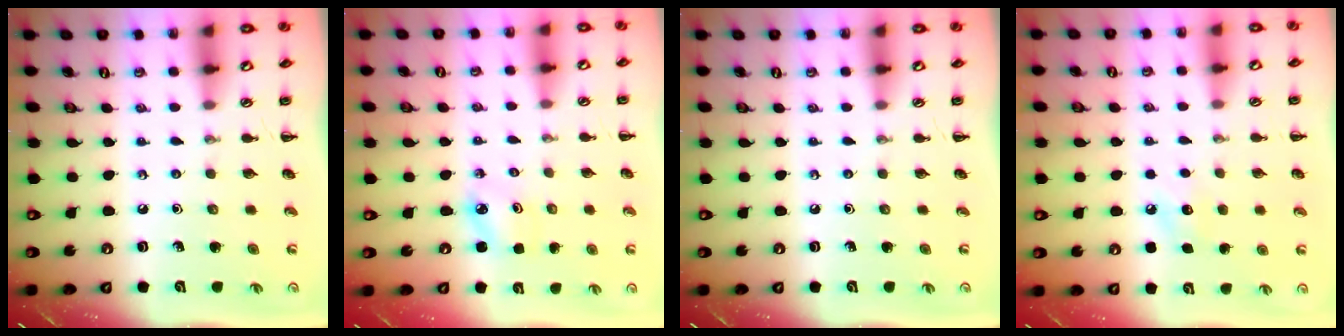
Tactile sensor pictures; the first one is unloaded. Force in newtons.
{"total": 2.5, "press": 2.5, "slide": 0.4}
{"total": 0.0}
{"total": 6.7, "press": 6.5, "slide": 1.6}